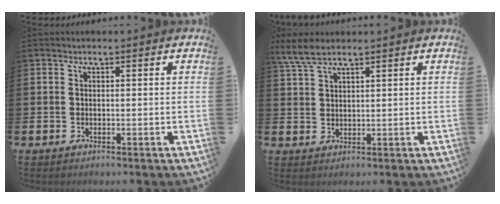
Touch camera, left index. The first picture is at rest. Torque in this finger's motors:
{"motor_torque": [0.04, -0.27, 0.48, 0.19]}